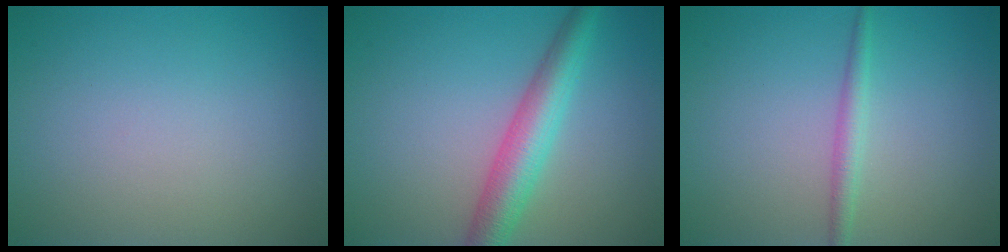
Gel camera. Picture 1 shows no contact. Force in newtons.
{"total": 4.8, "press": 4.8, "slide": 0.1}
{"total": 1.7, "press": 1.7, "slide": 0.1}